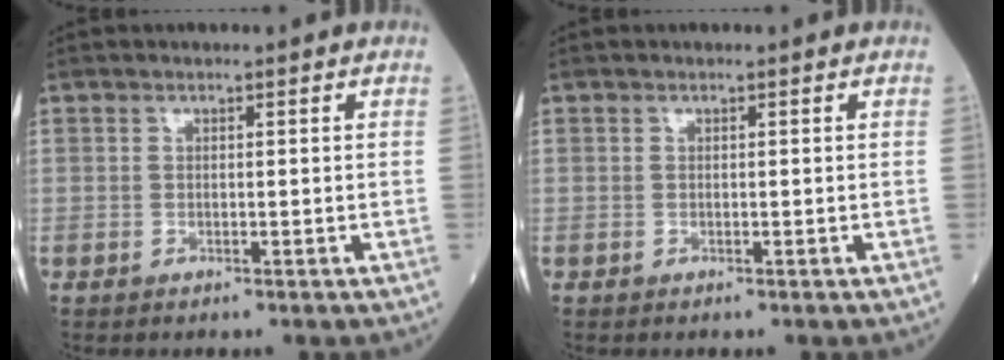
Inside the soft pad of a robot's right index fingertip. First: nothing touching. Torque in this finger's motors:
{"motor_torque": [0.00, 0.00, 0.00, 0.00]}